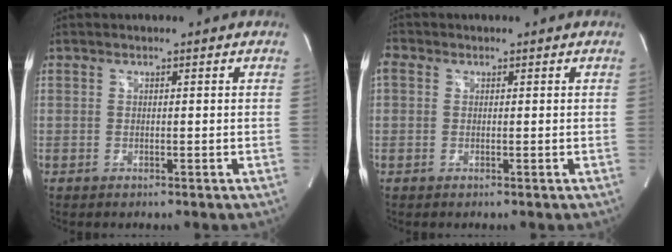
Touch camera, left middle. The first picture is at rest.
{"total": 1.6, "force": [0.5, 1.3, 0.7], "torque": [-0.022, 0.015, 0.011]}